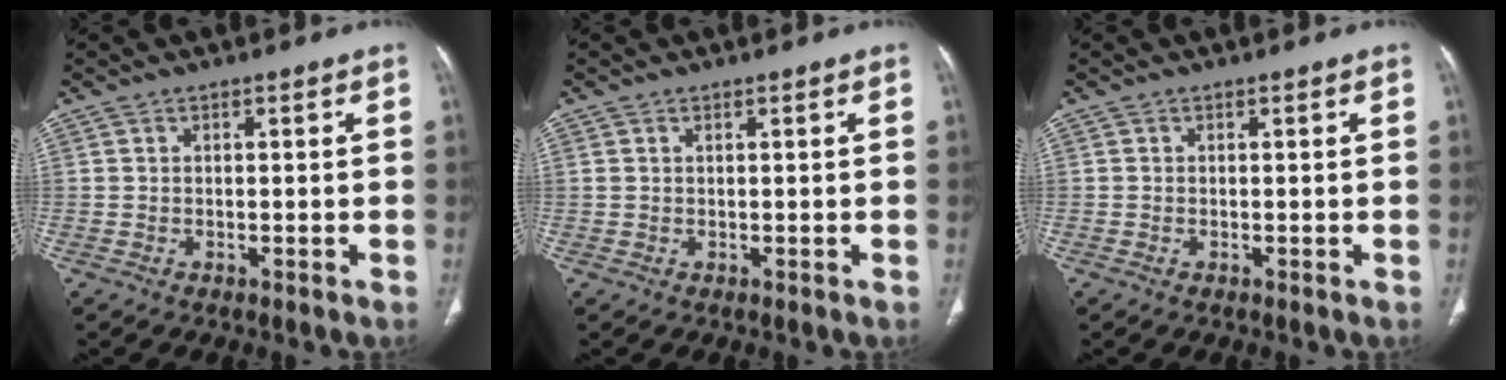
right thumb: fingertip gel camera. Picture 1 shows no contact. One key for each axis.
{"total": 0.6, "fx": 0.2, "fy": 0.4, "fz": 0.4, "tx": -0.012, "ty": 0.010, "tz": 0.008}
{"total": 0.0}